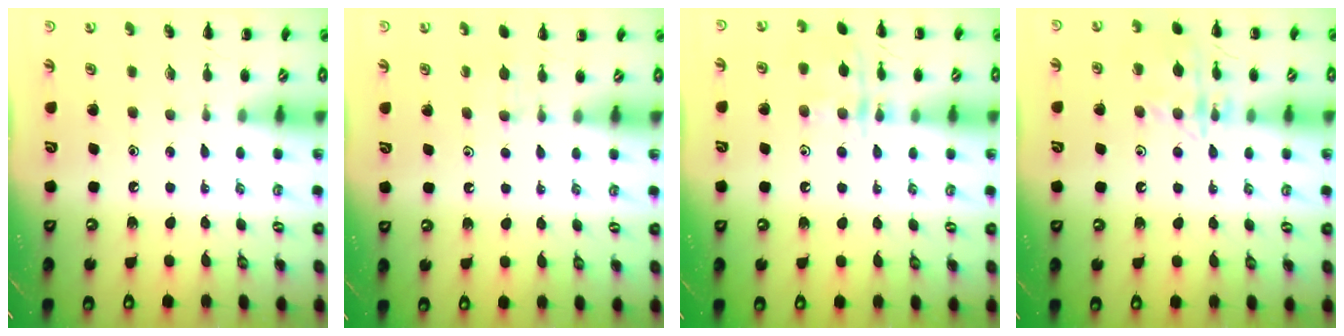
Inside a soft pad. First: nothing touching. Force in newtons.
{"total": 3.9, "press": 3.7, "slide": 1.2}
{"total": 12.0, "press": 12.0, "slide": 0.6}
{"total": 13.2, "press": 13.2, "slide": 0.6}